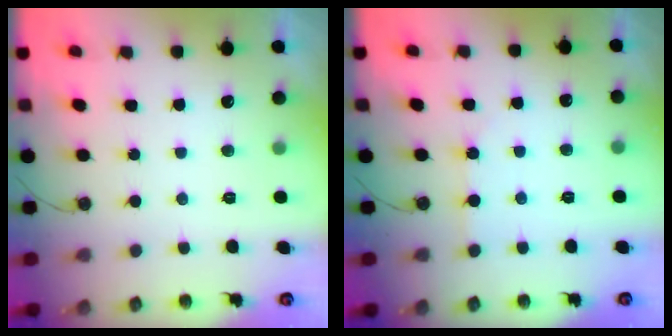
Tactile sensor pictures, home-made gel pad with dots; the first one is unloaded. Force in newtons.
{"total": 2.2, "press": 2.2, "slide": 0.4}